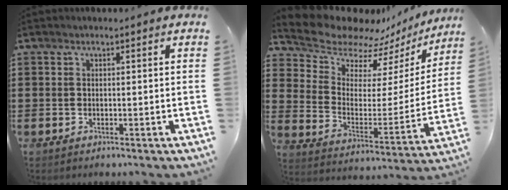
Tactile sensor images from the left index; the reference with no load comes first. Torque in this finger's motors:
{"motor_torque": [2.14, 0.00, 0.03, -0.07]}